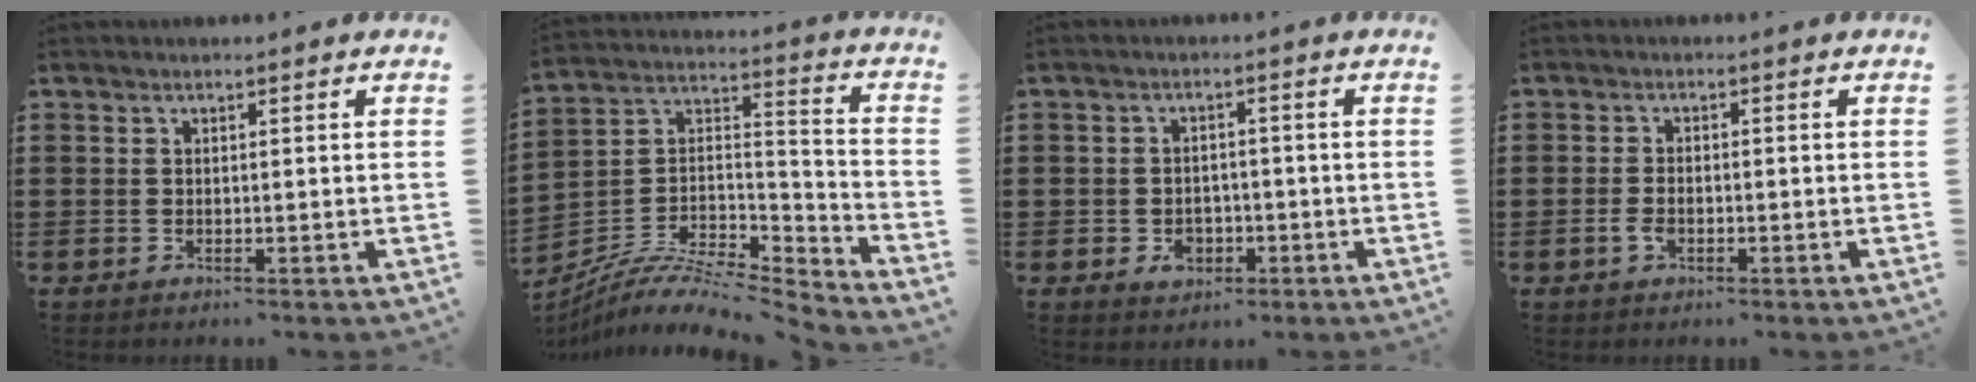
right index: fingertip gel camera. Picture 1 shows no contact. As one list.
[{"total": 6.9, "force": [-5.7, 1.7, 3.5], "torque": [-0.082, -0.011, -0.121]}, {"total": 2.4, "force": [-1.2, 1.7, 1.2], "torque": [-0.027, -0.003, -0.024]}, {"total": 2.0, "force": [-0.9, 0.9, 1.6], "torque": [-0.040, -0.004, -0.017]}]